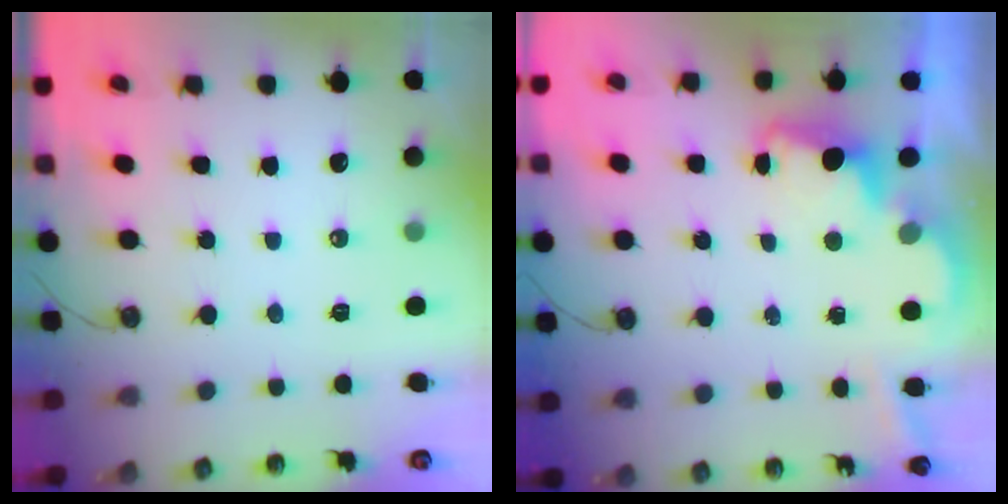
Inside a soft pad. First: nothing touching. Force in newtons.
{"total": 3.6, "press": 3.5, "slide": 0.7}